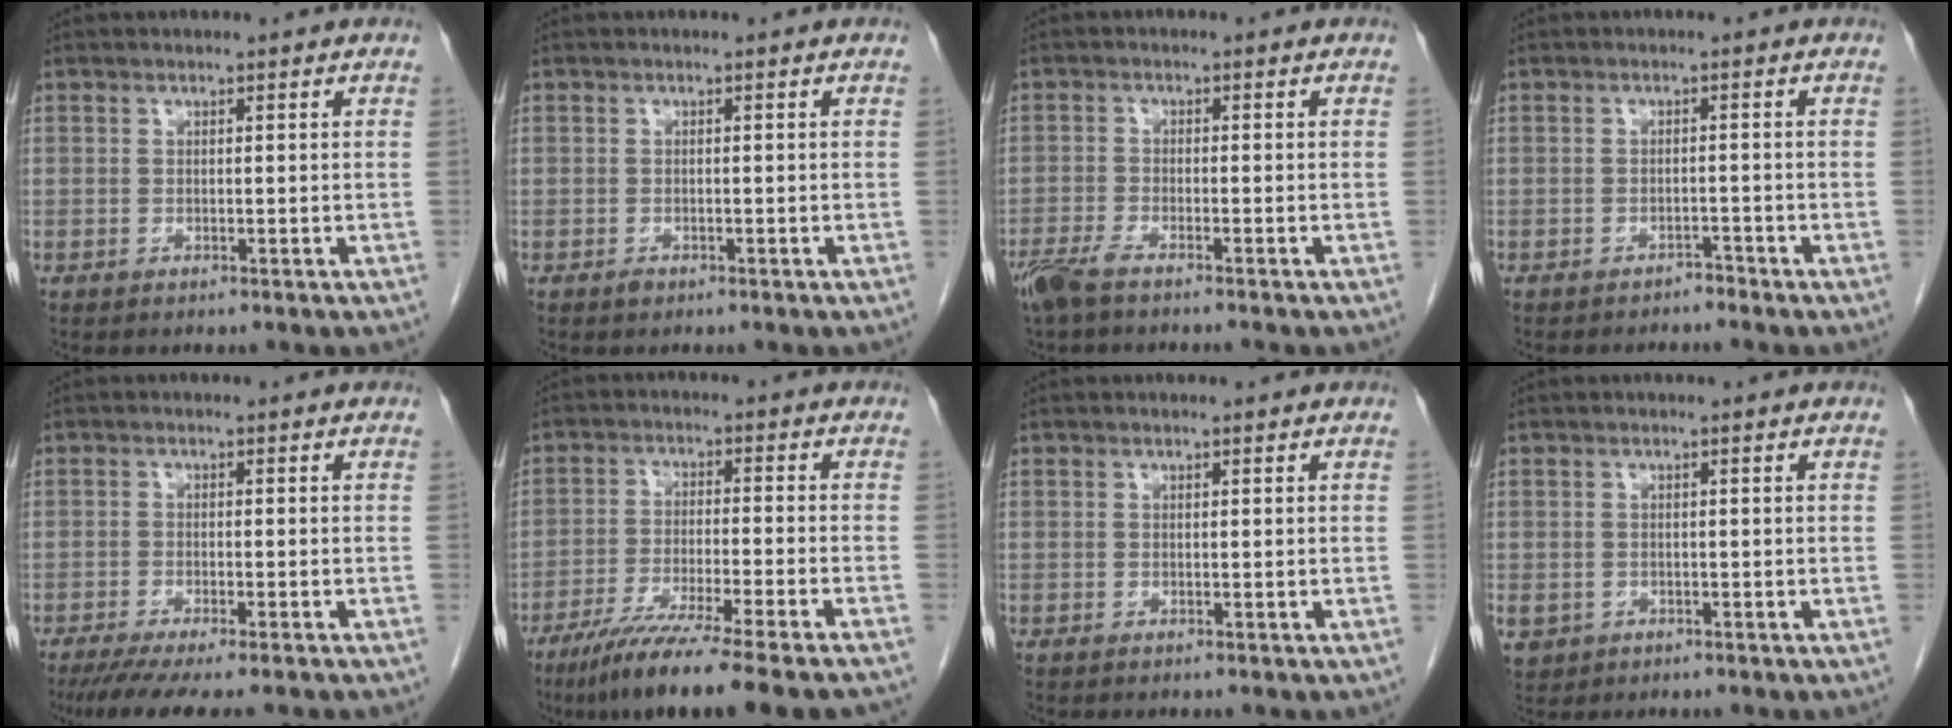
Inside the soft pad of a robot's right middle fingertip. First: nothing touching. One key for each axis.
{"total": 0.7, "fx": -0.5, "fy": 0.4, "fz": 0.3, "tx": -0.005, "ty": 0.001, "tz": -0.006}
{"total": 4.6, "fx": -3.8, "fy": 0.4, "fz": 2.7, "tx": -0.052, "ty": -0.010, "tz": -0.071}
{"total": 1.6, "fx": -1.6, "fy": 0.4, "fz": 0.1, "tx": -0.003, "ty": -0.002, "tz": -0.022}
{"total": 10.6, "fx": -8.8, "fy": 1.0, "fz": 5.7, "tx": -0.076, "ty": -0.021, "tz": -0.130}
{"total": 16.0, "fx": -12.9, "fy": -0.9, "fz": 9.5, "tx": -0.139, "ty": -0.055, "tz": -0.203}
{"total": 0.0}
{"total": 4.4, "fx": -1.9, "fy": 3.8, "fz": 1.1, "tx": -0.027, "ty": -0.001, "tz": -0.025}